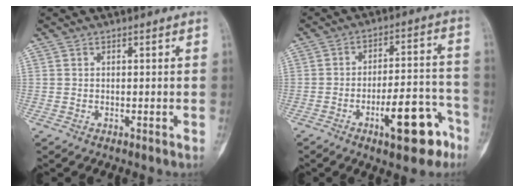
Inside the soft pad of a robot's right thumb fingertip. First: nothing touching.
{"total": 13.3, "force": [-7.0, 4.8, 10.3], "torque": [-0.128, 0.054, -0.098]}